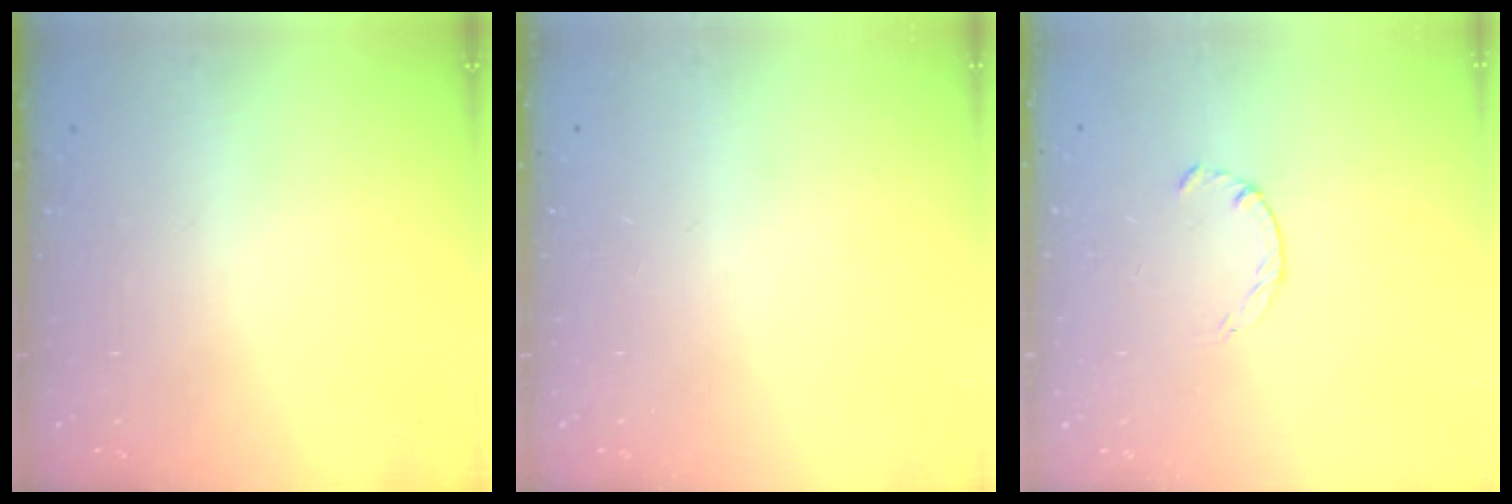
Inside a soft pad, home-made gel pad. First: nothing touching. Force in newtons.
{"total": 0.0}
{"total": 1.8, "press": 1.7, "slide": 0.3}